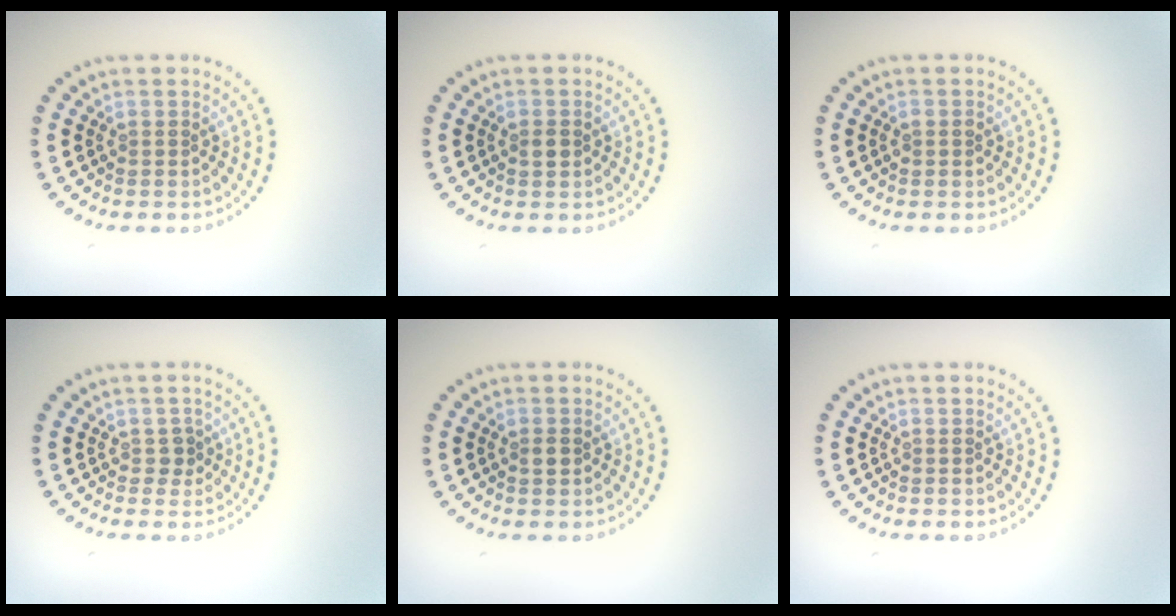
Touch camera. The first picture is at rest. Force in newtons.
{"total": 1.1, "press": 1.1, "slide": 0.1}
{"total": 1.0, "press": 0.9, "slide": 0.2}
{"total": 1.0, "press": 0.8, "slide": 0.6}
{"total": 1.2, "press": 1.1, "slide": 0.3}
{"total": 0.0}